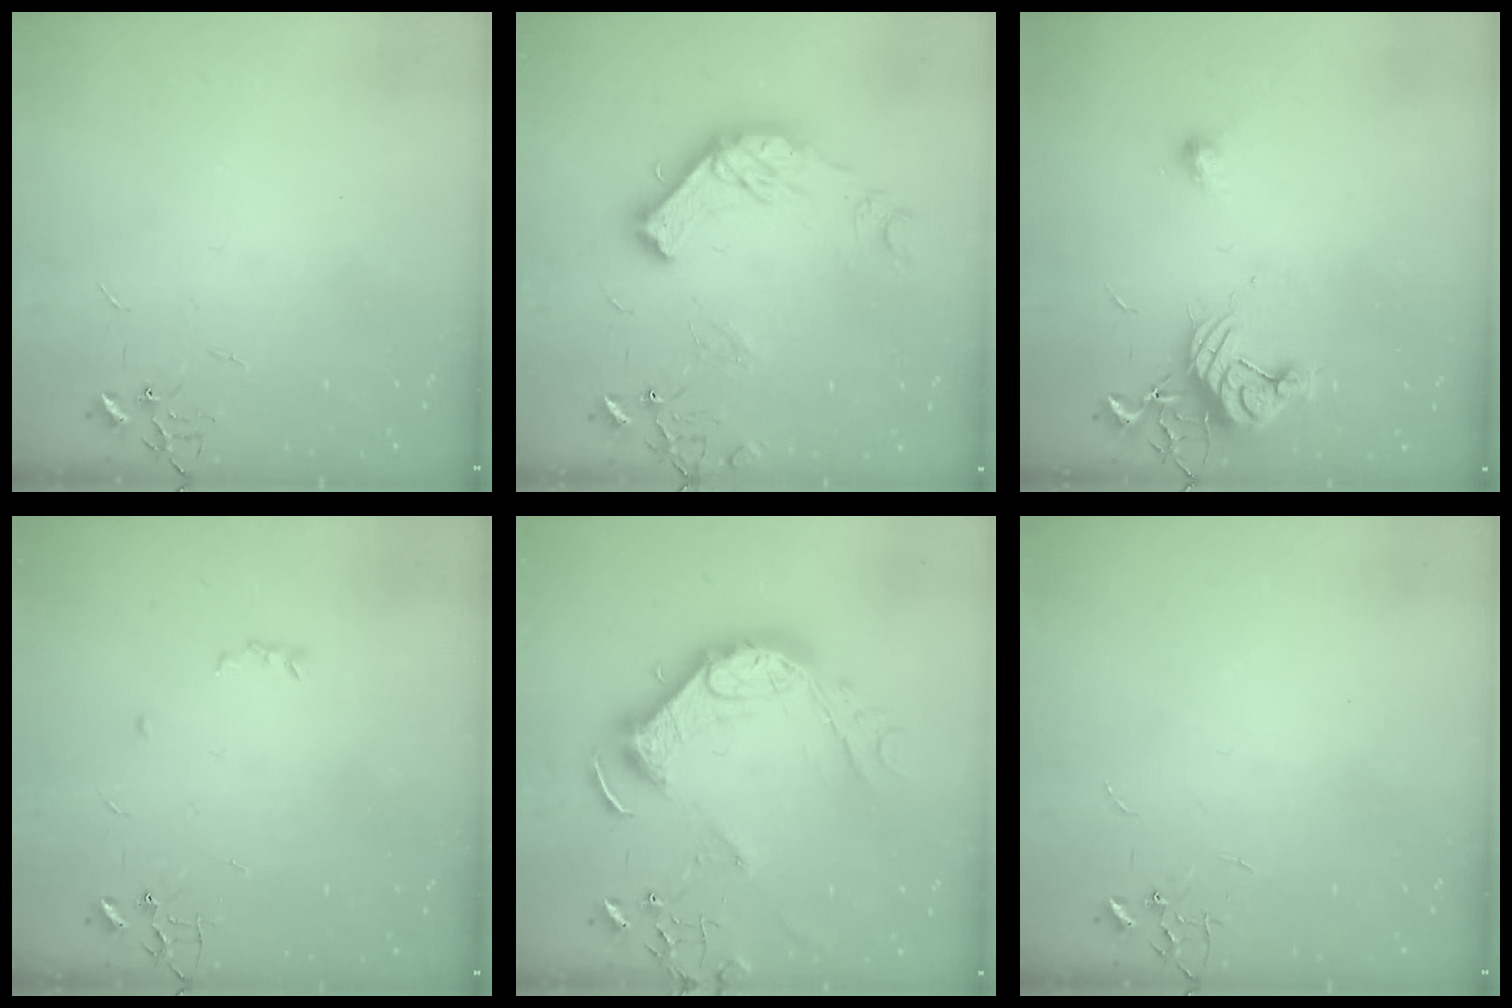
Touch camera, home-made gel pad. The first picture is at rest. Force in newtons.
{"total": 15.0, "press": 15.0, "slide": 0.5}
{"total": 11.2, "press": 11.1, "slide": 1.4}
{"total": 3.2, "press": 3.1, "slide": 0.6}
{"total": 19.1, "press": 19.0, "slide": 1.4}
{"total": 0.0}